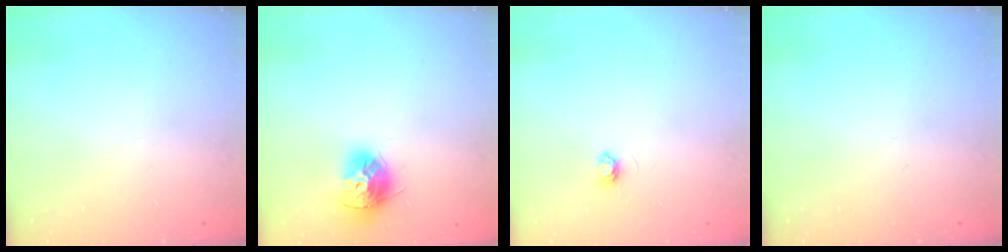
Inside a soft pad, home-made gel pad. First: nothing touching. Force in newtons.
{"total": 12.6, "press": 12.5, "slide": 1.2}
{"total": 3.5, "press": 3.5, "slide": 0.4}
{"total": 0.0}